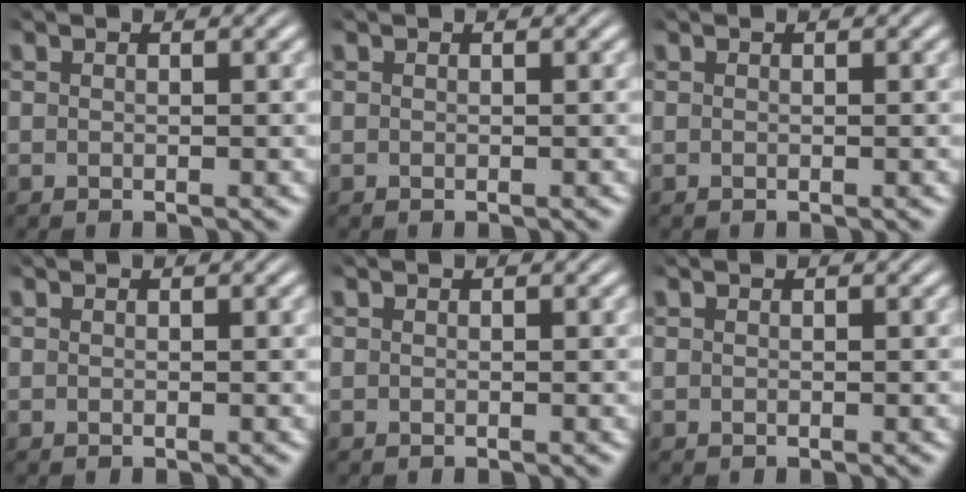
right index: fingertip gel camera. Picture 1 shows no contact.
{"total": 0.0}
{"total": 0.0}
{"total": 0.0}
{"total": 0.0}
{"total": 0.0}